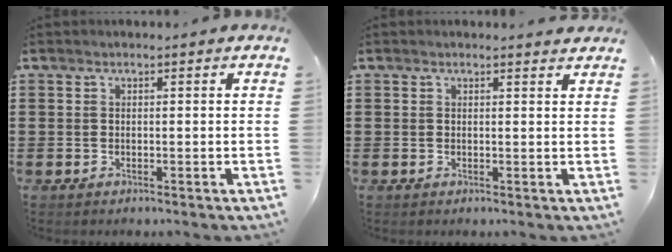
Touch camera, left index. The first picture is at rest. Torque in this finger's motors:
{"motor_torque": [2.14, 0.00, -0.12, -0.01]}